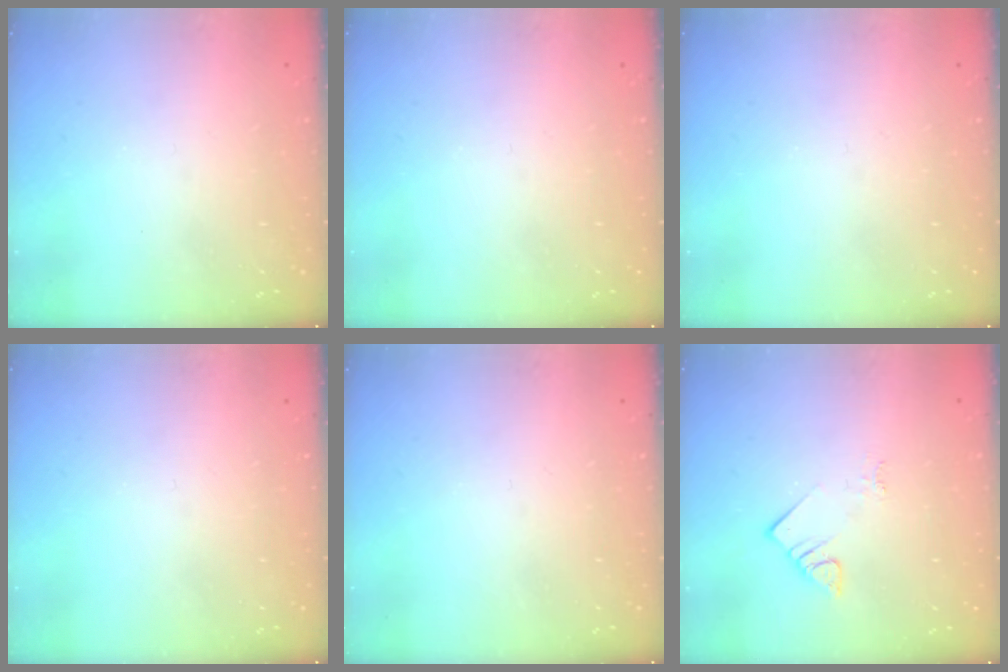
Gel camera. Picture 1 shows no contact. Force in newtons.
{"total": 0.0}
{"total": 0.0}
{"total": 0.0}
{"total": 0.0}
{"total": 4.0, "press": 3.9, "slide": 0.3}